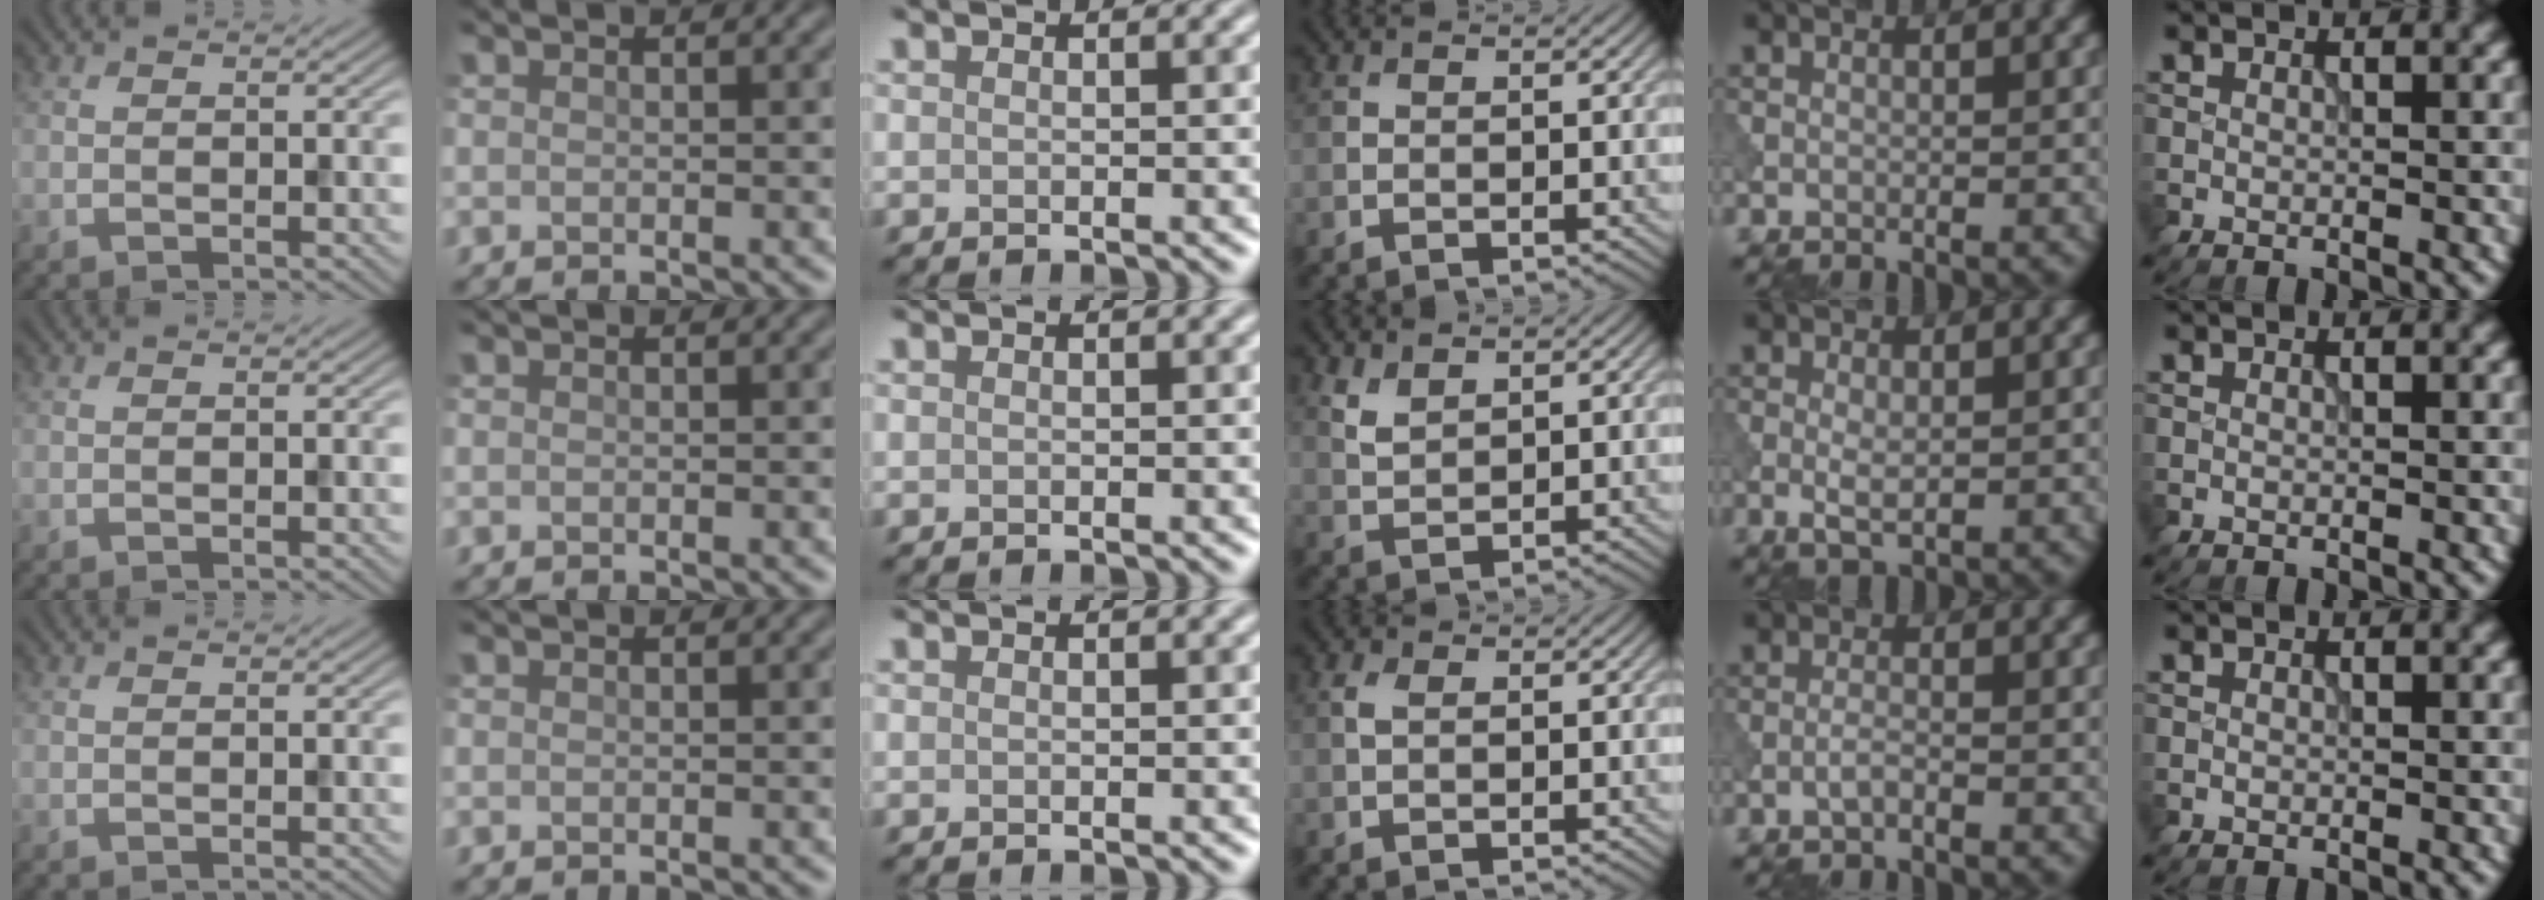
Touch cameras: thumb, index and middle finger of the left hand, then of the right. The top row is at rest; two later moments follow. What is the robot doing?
{"motion": "dispense", "object": "pipette"}